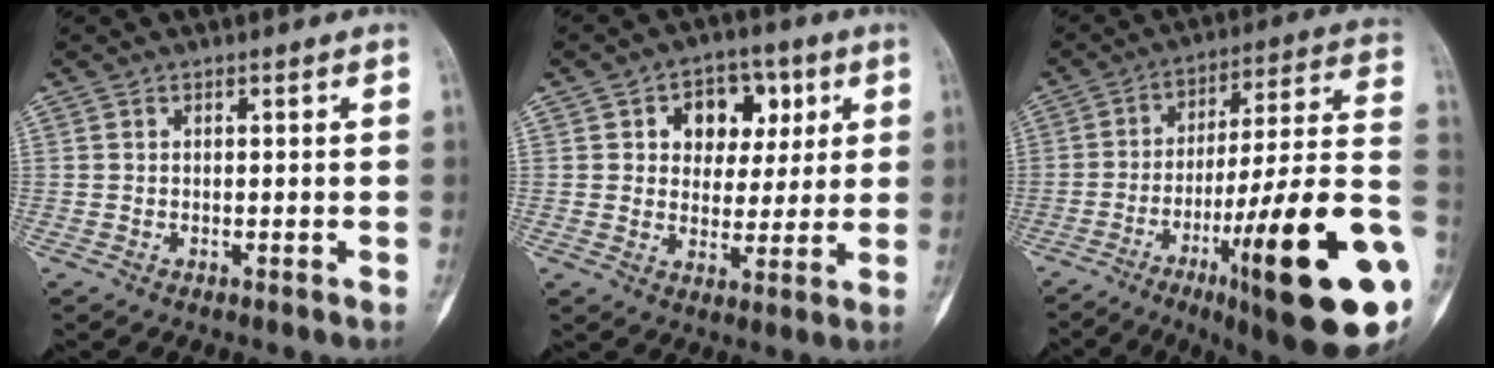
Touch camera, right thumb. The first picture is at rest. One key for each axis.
{"total": 10.6, "fx": 3.5, "fy": 7.9, "fz": 6.2, "tx": -0.038, "ty": -0.004, "tz": 0.051}
{"total": 28.9, "fx": -9.3, "fy": 4.6, "fz": 27.0, "tx": -0.346, "ty": 0.026, "tz": -0.136}